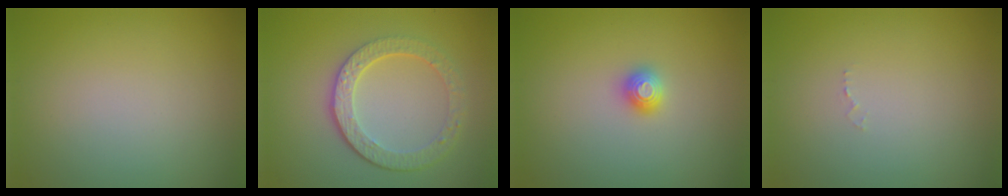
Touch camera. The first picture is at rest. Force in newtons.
{"total": 4.8, "press": 3.4, "slide": 3.4}
{"total": 1.5, "press": 1.5, "slide": 0.2}
{"total": 0.5, "press": 0.5, "slide": 0.1}